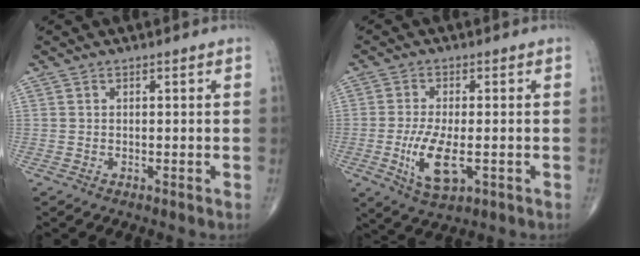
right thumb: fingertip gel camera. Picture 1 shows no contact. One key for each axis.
{"total": 8.4, "fx": -2.0, "fy": 3.4, "fz": 7.4, "tx": -0.144, "ty": -0.012, "tz": -0.031}